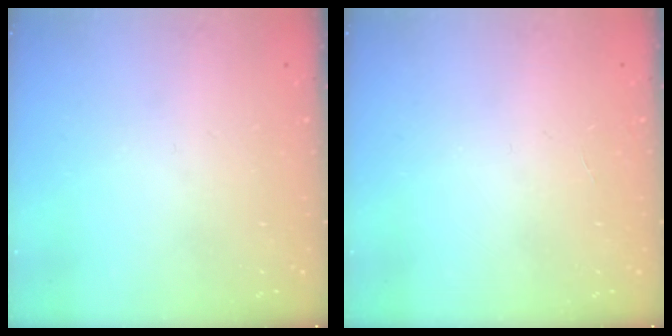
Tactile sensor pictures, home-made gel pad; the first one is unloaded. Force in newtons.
{"total": 0.0}